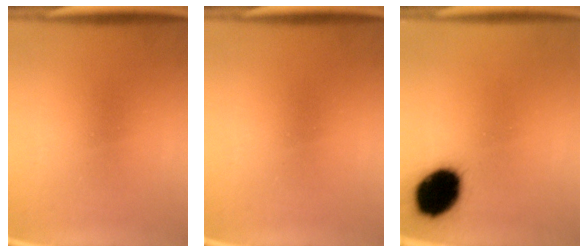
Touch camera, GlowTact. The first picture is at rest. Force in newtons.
{"total": 0.0}
{"total": 14.5}